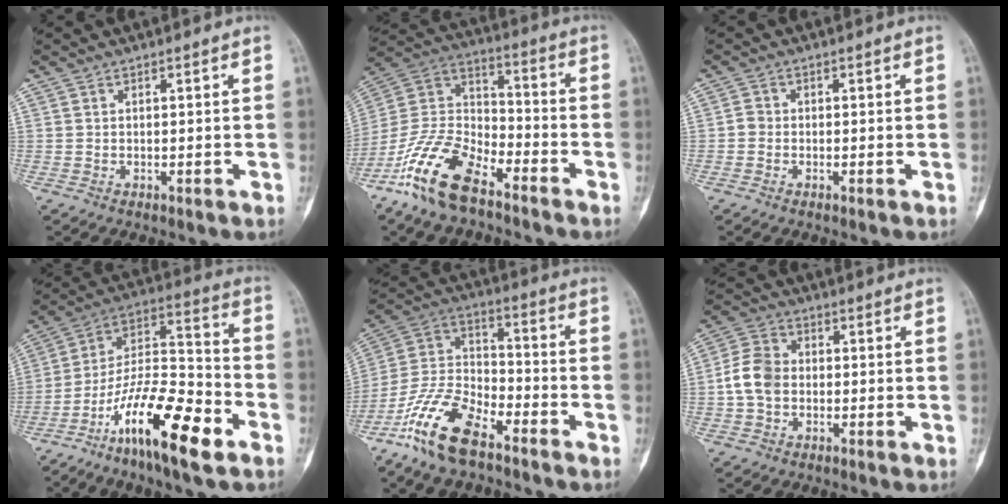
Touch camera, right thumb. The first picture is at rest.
{"total": 16.9, "force": [-11.2, 7.3, 10.4], "torque": [-0.205, 0.061, -0.222]}
{"total": 1.5, "force": [-0.4, 1.3, 0.6], "torque": [-0.004, 0.005, -0.011]}
{"total": 20.0, "force": [-10.9, 5.5, 15.8], "torque": [-0.288, 0.067, -0.194]}
{"total": 15.7, "force": [-10.3, 6.6, 9.9], "torque": [-0.198, 0.055, -0.206]}
{"total": 7.4, "force": [-0.6, 5.8, 4.7], "torque": [-0.085, 0.019, -0.020]}